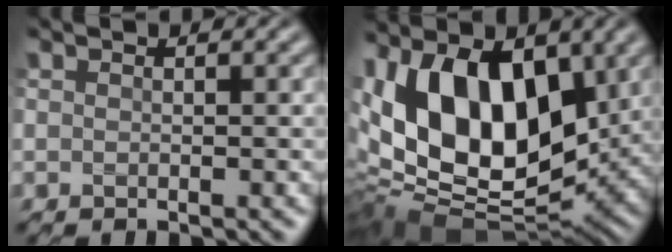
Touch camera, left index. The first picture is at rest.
{"total": 14.8, "force": [2.9, 8.4, 11.8], "torque": [-0.211, -0.003, 0.044]}